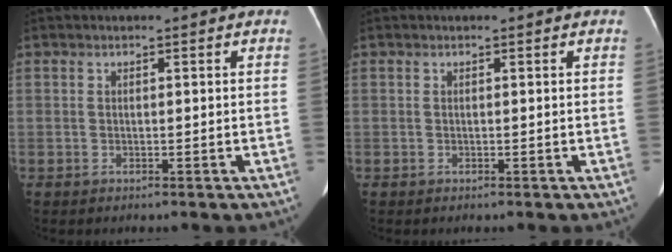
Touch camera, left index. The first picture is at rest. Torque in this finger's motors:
{"motor_torque": [0.12, 0.00, 0.04, 0.00]}